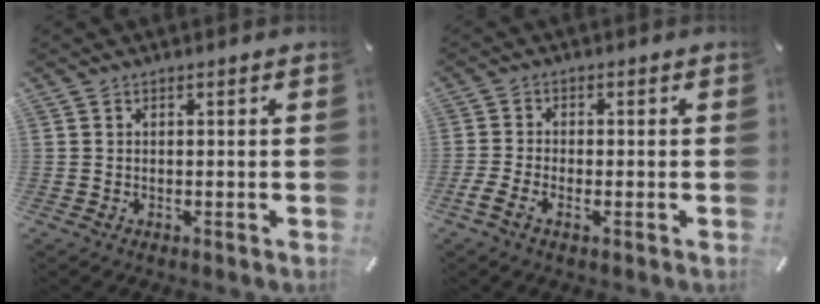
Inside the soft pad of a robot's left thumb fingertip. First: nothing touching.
{"total": 2.6, "force": [-1.2, 1.3, 2.0], "torque": [-0.048, 0.001, -0.026]}